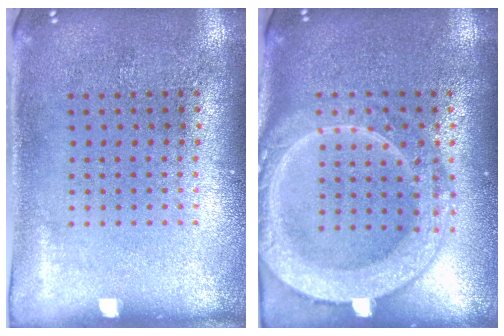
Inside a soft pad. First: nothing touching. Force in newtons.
{"total": 3.9, "press": 3.9, "slide": 0.5}